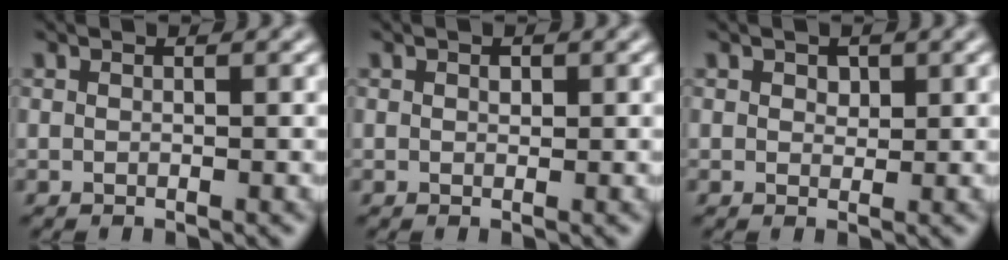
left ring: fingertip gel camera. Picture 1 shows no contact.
{"total": 0.7, "force": [0.3, 0.5, 0.4], "torque": [-0.008, -0.002, 0.004]}
{"total": 1.2, "force": [0.5, 0.9, 0.6], "torque": [-0.010, -0.003, 0.009]}